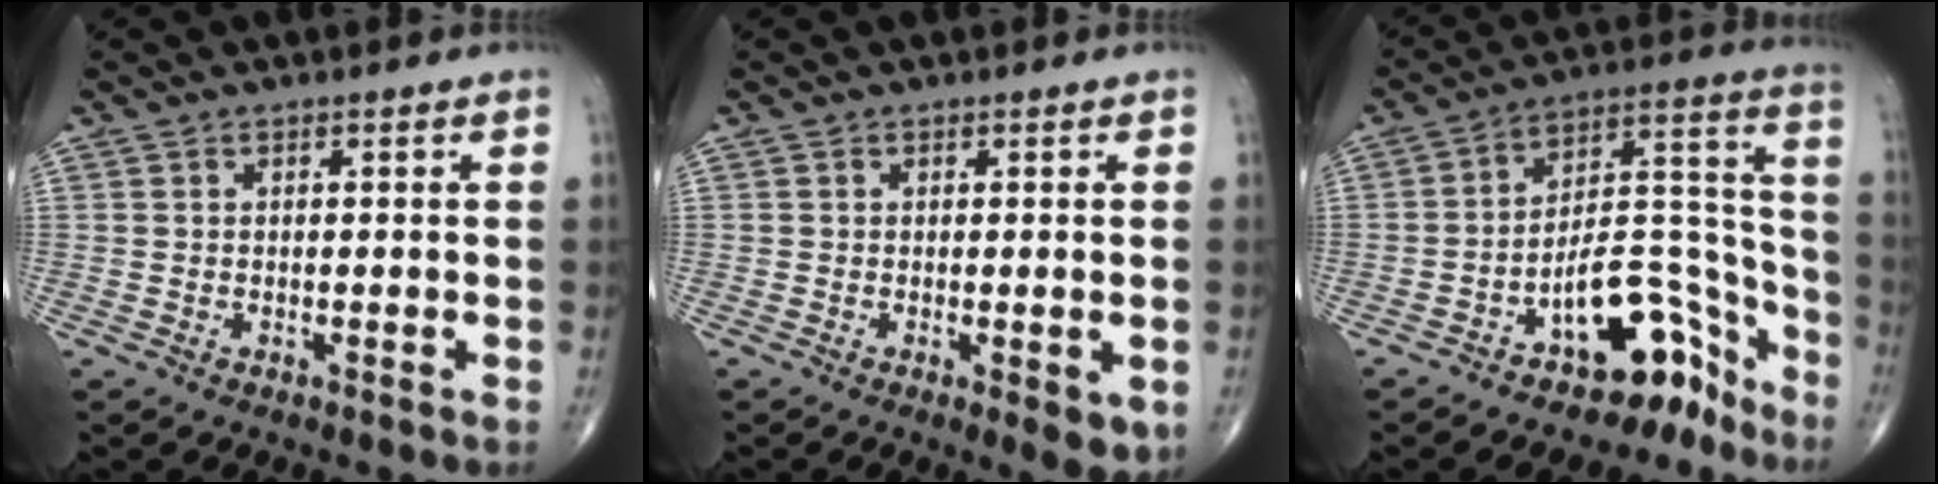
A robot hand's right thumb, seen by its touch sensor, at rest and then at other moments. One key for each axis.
{"total": 4.4, "fx": -1.1, "fy": 1.6, "fz": 4.0, "tx": -0.051, "ty": -0.012, "tz": -0.012}
{"total": 15.0, "fx": -9.8, "fy": 7.0, "fz": 8.9, "tx": -0.079, "ty": 0.121, "tz": -0.156}